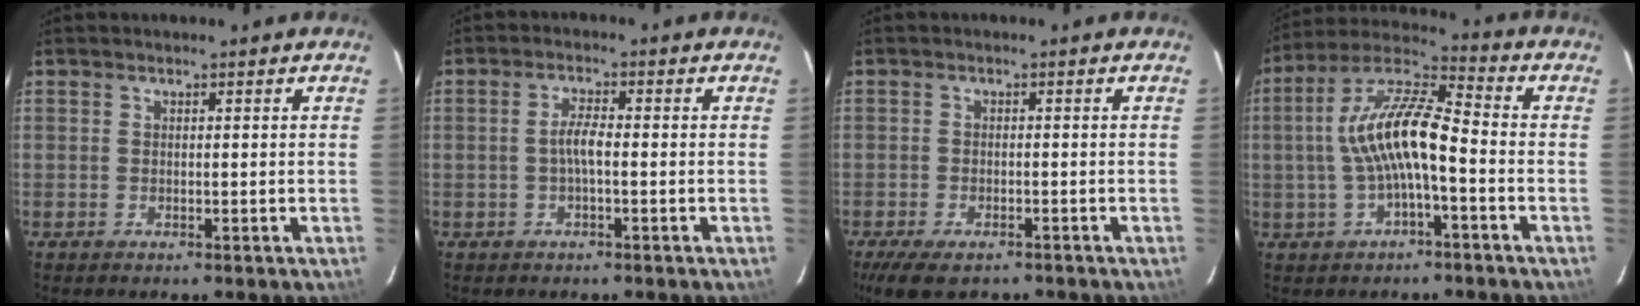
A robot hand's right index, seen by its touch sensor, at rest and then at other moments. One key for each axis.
{"total": 2.9, "fx": -0.6, "fy": 0.5, "fz": 2.7, "tx": -0.056, "ty": 0.006, "tz": -0.011}
{"total": 7.2, "fx": -5.2, "fy": 3.0, "fz": 4.0, "tx": -0.095, "ty": -0.024, "tz": -0.088}
{"total": 12.3, "fx": -1.9, "fy": 3.4, "fz": 11.7, "tx": -0.229, "ty": 0.020, "tz": -0.037}